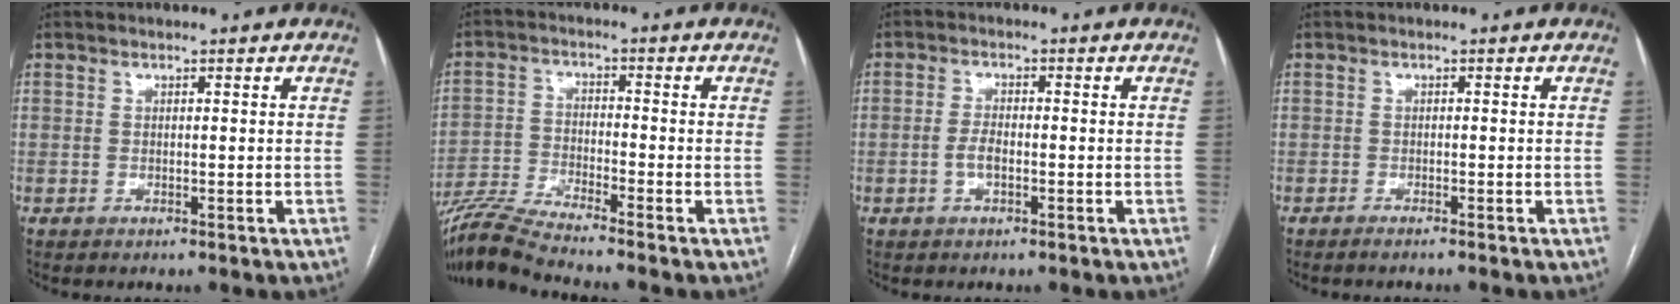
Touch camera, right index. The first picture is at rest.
{"total": 8.8, "force": [-7.9, -1.7, 3.2], "torque": [-0.065, -0.022, -0.154]}
{"total": 2.6, "force": [-0.6, 1.0, 2.3], "torque": [-0.053, 0.003, -0.010]}
{"total": 1.7, "force": [-1.5, -0.2, 0.8], "torque": [-0.010, 0.000, -0.019]}